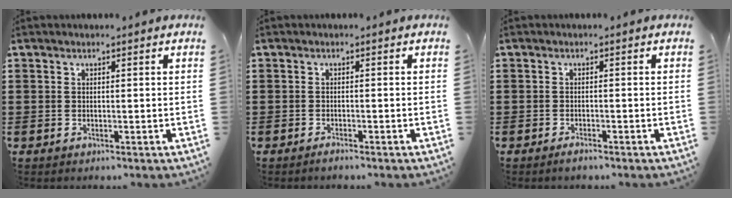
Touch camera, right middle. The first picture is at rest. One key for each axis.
{"total": 0.8, "fx": -0.7, "fy": 0.0, "fz": 0.4, "tx": -0.011, "ty": -0.005, "tz": -0.013}
{"total": 1.0, "fx": -0.8, "fy": 0.1, "fz": 0.6, "tx": -0.014, "ty": -0.006, "tz": -0.014}